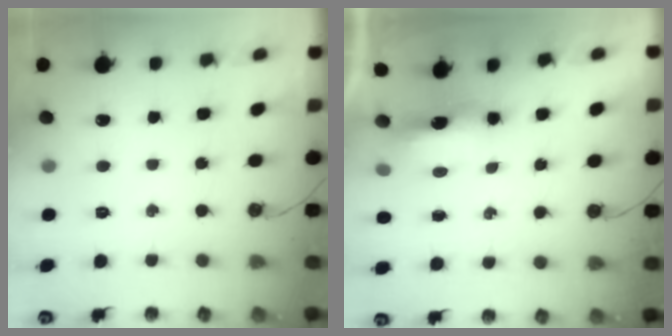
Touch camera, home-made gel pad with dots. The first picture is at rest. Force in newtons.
{"total": 6.6, "press": 6.6, "slide": 0.7}